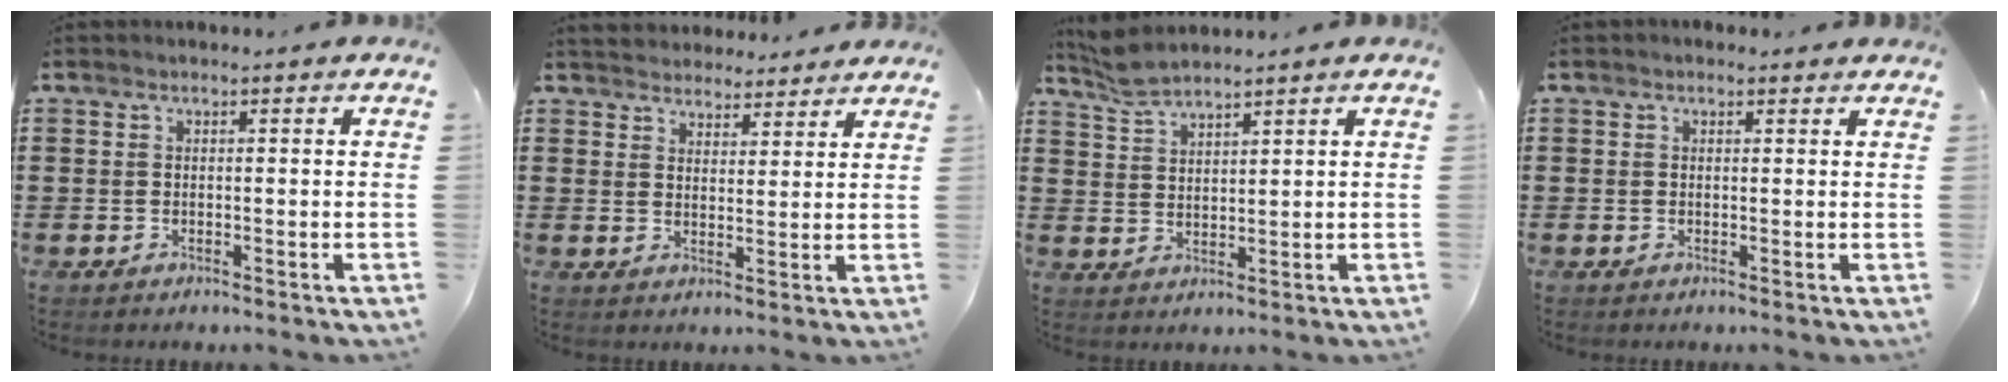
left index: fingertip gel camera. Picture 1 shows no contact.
{"total": 3.6, "force": [3.4, 1.1, -0.5], "torque": [-0.004, -0.010, 0.063]}
{"total": 4.0, "force": [3.8, 0.2, 1.2], "torque": [-0.035, -0.008, 0.071]}
{"total": 0.9, "force": [0.6, 0.6, 0.2], "torque": [-0.006, 0.005, 0.010]}